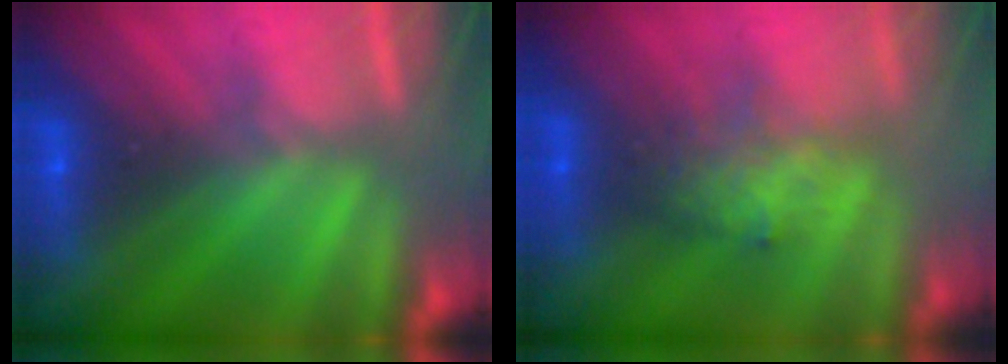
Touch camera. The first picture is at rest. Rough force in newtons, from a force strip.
{"total": 2.6}